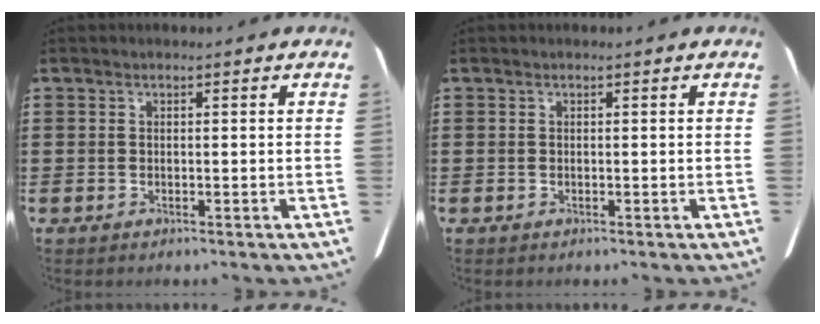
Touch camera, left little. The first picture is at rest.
{"total": 0.0}